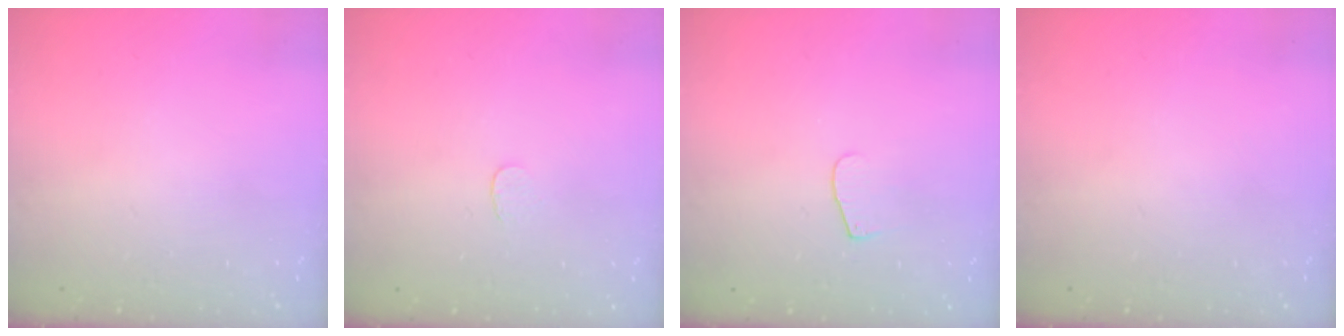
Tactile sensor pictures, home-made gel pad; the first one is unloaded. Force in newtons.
{"total": 3.0, "press": 3.0, "slide": 0.2}
{"total": 4.8, "press": 4.8, "slide": 0.4}
{"total": 0.0}